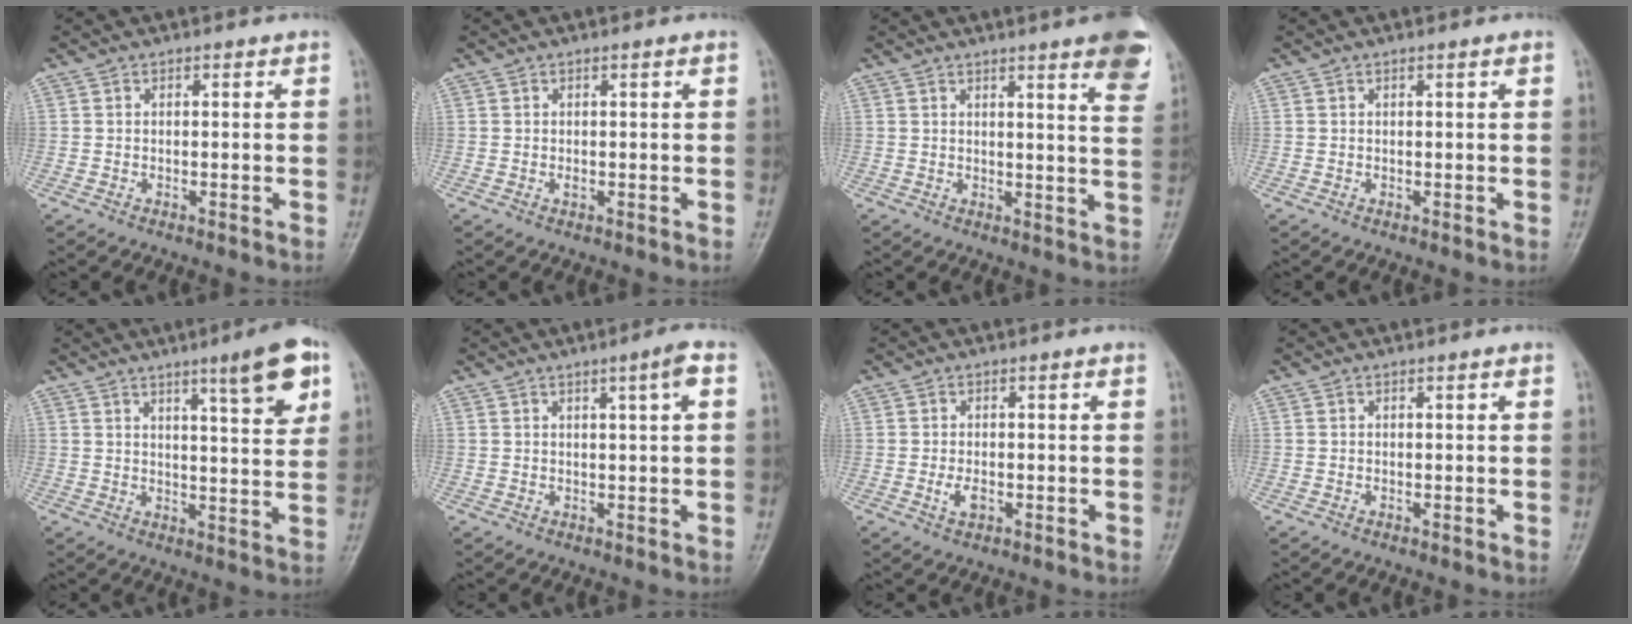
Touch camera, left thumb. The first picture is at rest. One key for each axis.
{"total": 0.8, "fx": 0.0, "fy": 0.3, "fz": 0.8, "tx": -0.012, "ty": 0.001, "tz": 0.003}
{"total": 10.3, "fx": 6.4, "fy": 1.2, "fz": 8.0, "tx": -0.082, "ty": -0.026, "tz": 0.066}
{"total": 0.5, "fx": 0.2, "fy": 0.0, "fz": 0.5, "tx": -0.009, "ty": 0.001, "tz": 0.004}
{"total": 10.7, "fx": 5.7, "fy": 1.7, "fz": 8.8, "tx": -0.112, "ty": -0.027, "tz": 0.078}
{"total": 3.3, "fx": 1.2, "fy": -0.2, "fz": 3.1, "tx": -0.050, "ty": 0.000, "tz": 0.021}
{"total": 2.4, "fx": -0.6, "fy": 1.2, "fz": 2.0, "tx": -0.041, "ty": 0.002, "tz": -0.008}
{"total": 0.0}